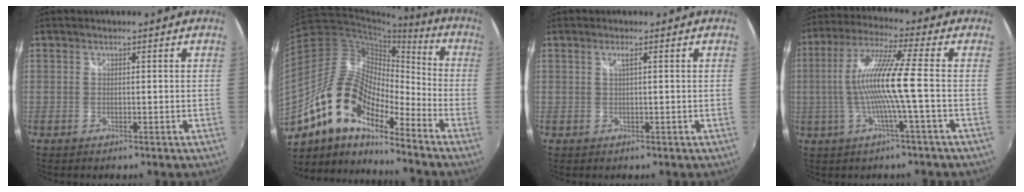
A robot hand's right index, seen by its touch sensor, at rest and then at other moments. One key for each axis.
{"total": 17.2, "fx": -11.3, "fy": 6.7, "fz": 11.0, "tx": -0.196, "ty": -0.005, "tz": -0.226}
{"total": 1.1, "fx": 0.5, "fy": -0.6, "fz": 0.9, "tx": -0.015, "ty": 0.001, "tz": 0.007}
{"total": 11.5, "fx": -1.6, "fy": -1.2, "fz": 11.4, "tx": -0.216, "ty": 0.002, "tz": -0.029}